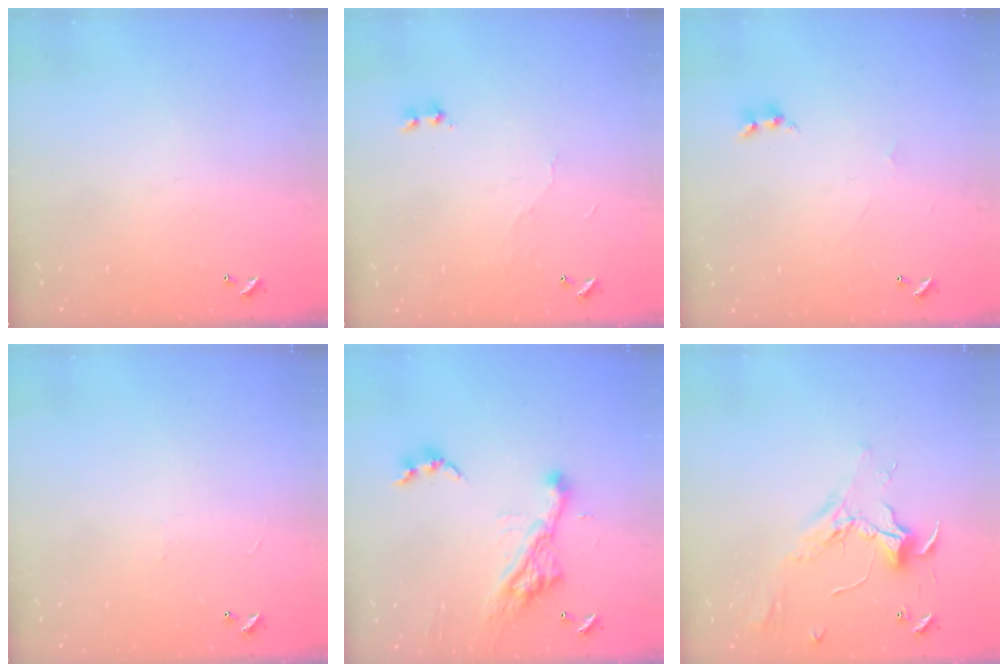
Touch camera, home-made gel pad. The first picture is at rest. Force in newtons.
{"total": 6.0, "press": 6.0, "slide": 0.6}
{"total": 2.1, "press": 2.0, "slide": 0.5}
{"total": 1.3, "press": 1.3, "slide": 0.4}
{"total": 11.0, "press": 10.9, "slide": 1.4}
{"total": 2.3, "press": 2.2, "slide": 0.7}